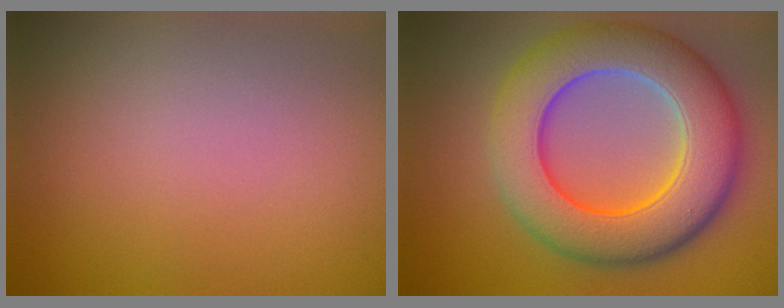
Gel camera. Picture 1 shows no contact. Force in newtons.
{"total": 11.1, "press": 11.0, "slide": 0.4}